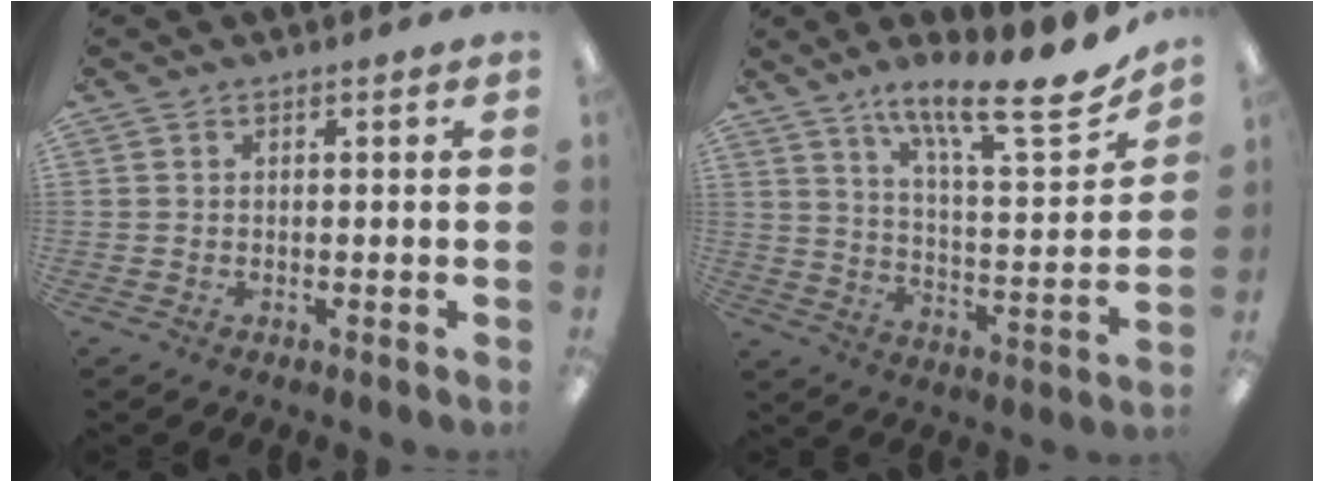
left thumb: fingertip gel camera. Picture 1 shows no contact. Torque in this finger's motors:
{"motor_torque": [0.31, 0.19, 1.42, -1.35, 0.24]}